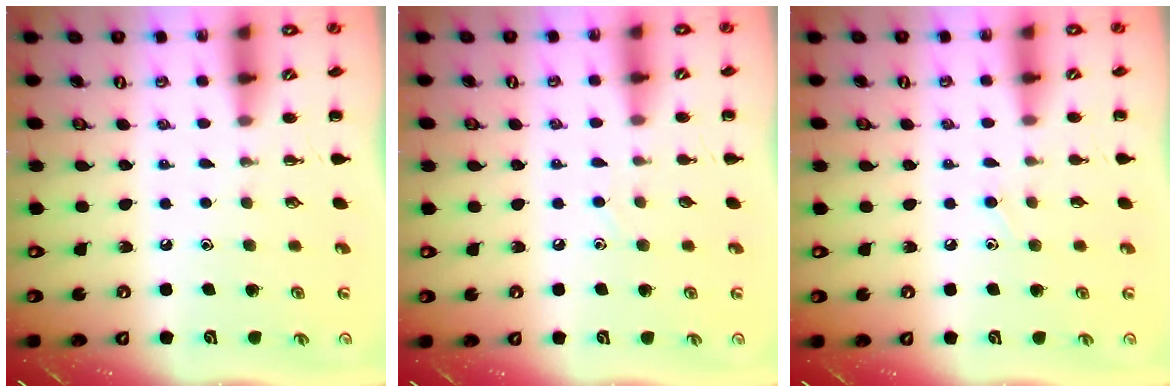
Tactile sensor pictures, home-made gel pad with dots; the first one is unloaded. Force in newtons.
{"total": 2.3, "press": 2.2, "slide": 0.9}
{"total": 6.4, "press": 6.0, "slide": 2.1}